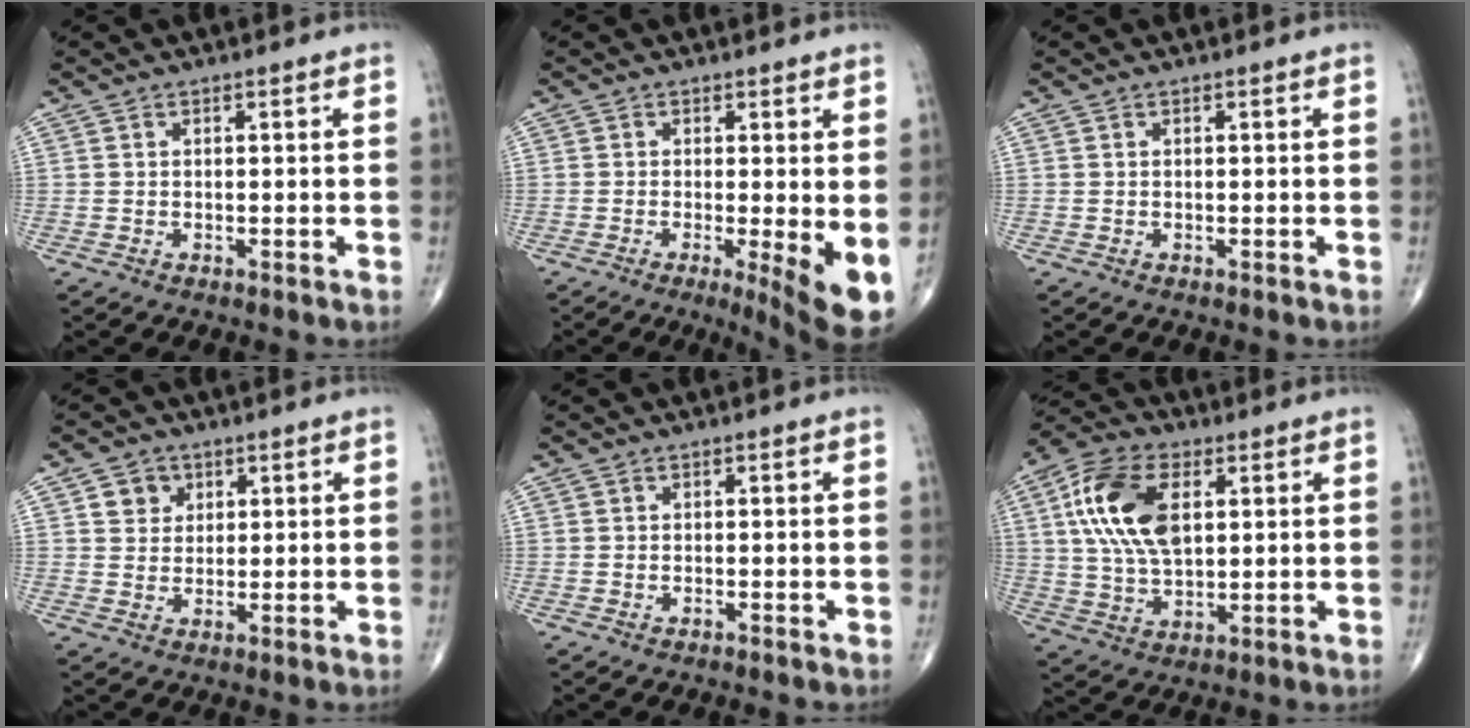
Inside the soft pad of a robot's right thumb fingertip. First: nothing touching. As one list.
[{"total": 8.2, "force": [-1.3, 2.0, 7.8], "torque": [-0.112, -0.021, -0.020]}, {"total": 0.0}, {"total": 4.3, "force": [1.8, 3.7, 1.2], "torque": [0.002, -0.006, 0.028]}, {"total": 0.0}, {"total": 15.4, "force": [3.9, 8.5, 12.2], "torque": [-0.233, 0.003, 0.071]}]